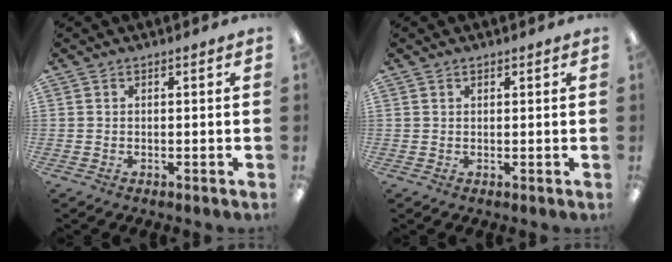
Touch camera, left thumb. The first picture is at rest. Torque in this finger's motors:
{"motor_torque": [-0.03, -0.04, 0.14, 0.38, -0.07]}